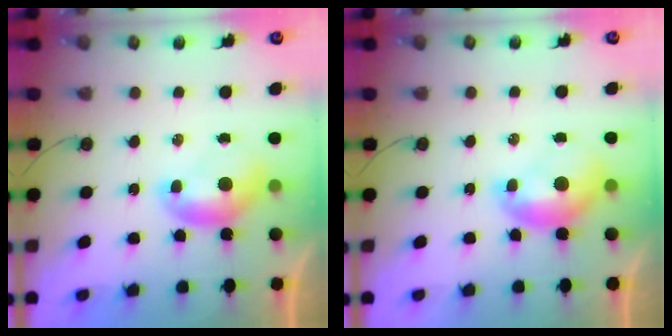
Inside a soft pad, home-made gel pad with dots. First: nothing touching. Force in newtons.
{"total": 1.6, "press": 1.6, "slide": 0.4}